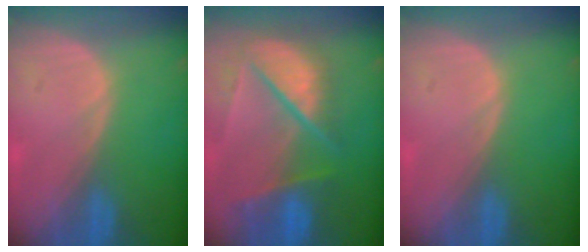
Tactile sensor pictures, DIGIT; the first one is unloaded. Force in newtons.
{"total": 10.3, "press": 8.6, "slide": 5.5}
{"total": 0.0}